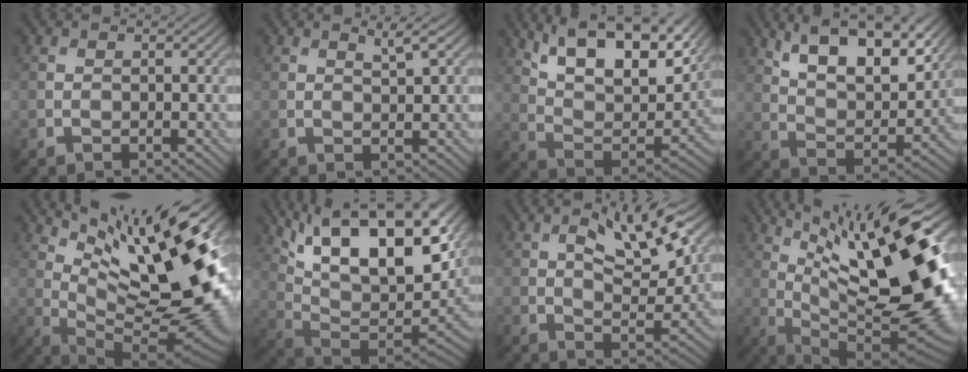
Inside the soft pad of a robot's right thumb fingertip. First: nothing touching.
{"total": 2.0, "force": [1.2, 0.2, 1.6], "torque": [-0.033, 0.001, 0.023]}
{"total": 16.9, "force": [10.9, 6.0, 11.4], "torque": [-0.214, -0.005, 0.172]}
{"total": 15.0, "force": [8.9, 5.9, 10.6], "torque": [-0.176, 0.003, 0.143]}
{"total": 17.7, "force": [6.5, 5.2, 15.6], "torque": [-0.242, 0.013, 0.119]}
{"total": 18.9, "force": [9.6, 7.6, 14.5], "torque": [-0.258, 0.028, 0.153]}
{"total": 9.6, "force": [3.8, 3.6, 8.0], "torque": [-0.135, -0.001, 0.062]}
{"total": 19.5, "force": [6.4, 5.5, 17.5], "torque": [-0.254, 0.026, 0.111]}